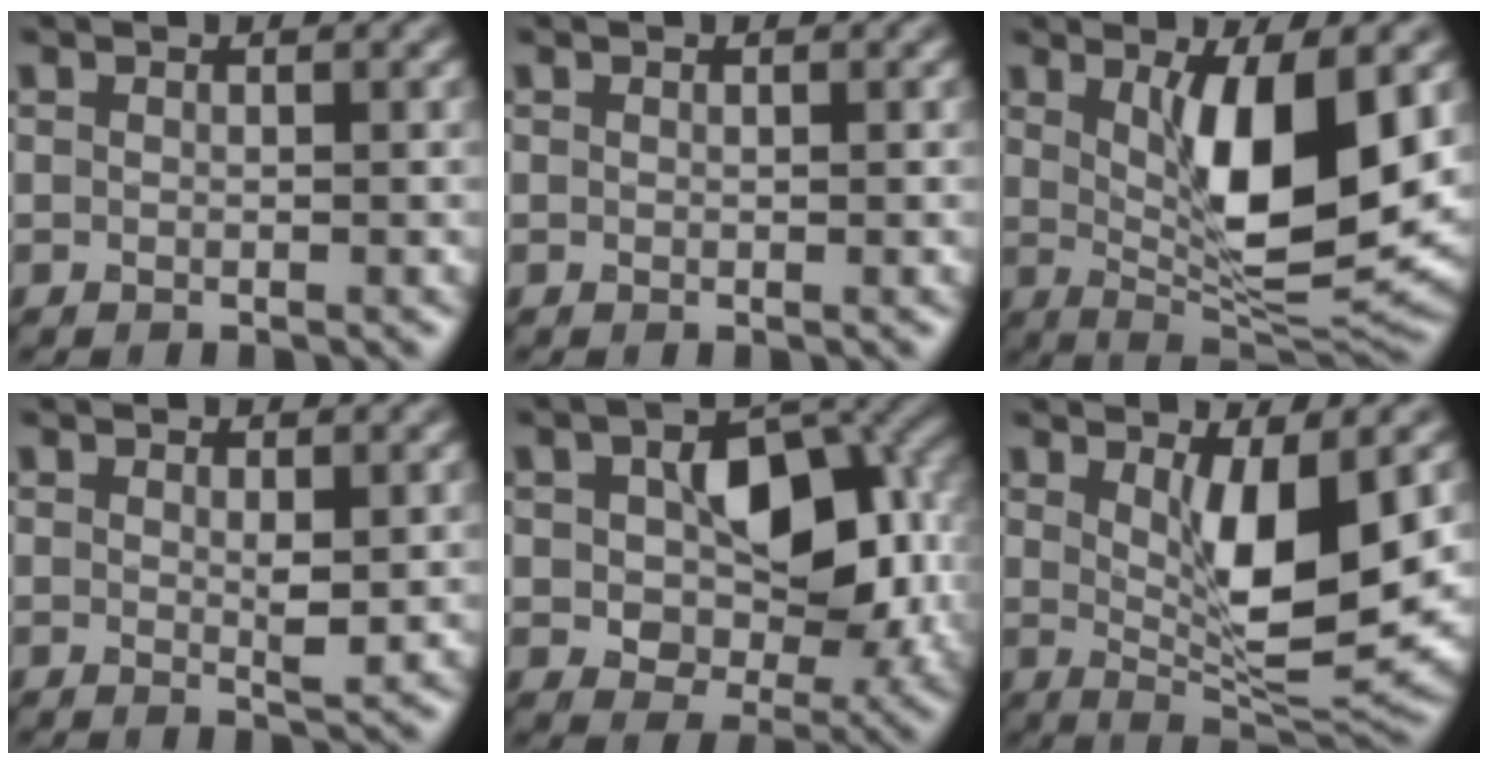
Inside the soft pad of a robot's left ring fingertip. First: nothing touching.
{"total": 0.0}
{"total": 9.3, "force": [1.5, 3.0, 8.7], "torque": [-0.144, -0.018, 0.033]}
{"total": 1.3, "force": [0.4, 0.3, 1.2], "torque": [-0.022, -0.005, 0.006]}
{"total": 10.8, "force": [0.5, 6.9, 8.3], "torque": [-0.120, -0.003, 0.014]}
{"total": 7.7, "force": [1.1, 2.2, 7.3], "torque": [-0.121, -0.017, 0.025]}